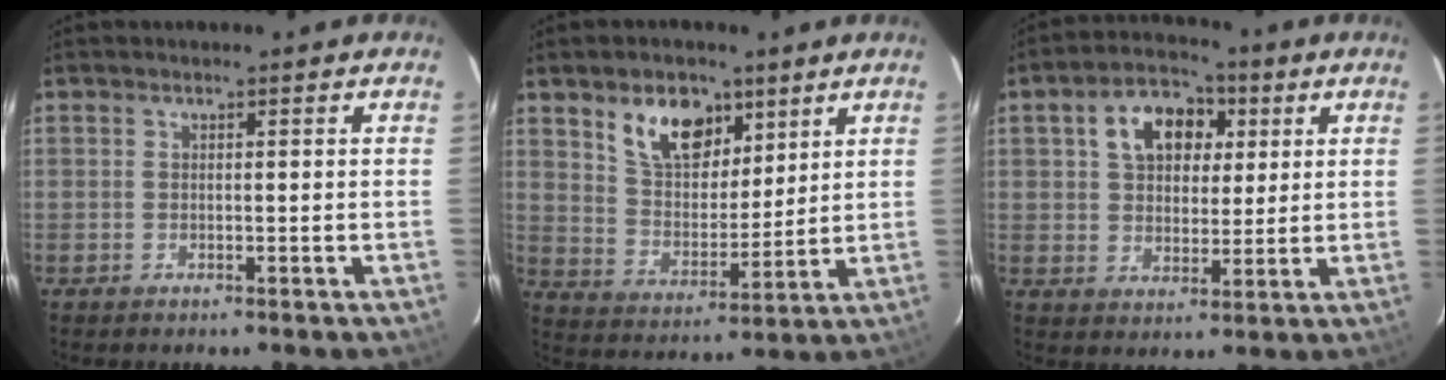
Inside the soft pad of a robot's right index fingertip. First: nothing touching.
{"total": 12.0, "force": [6.8, 7.2, 6.8], "torque": [-0.118, 0.013, 0.131]}
{"total": 10.8, "force": [3.6, 7.4, 6.9], "torque": [-0.128, 0.034, 0.061]}